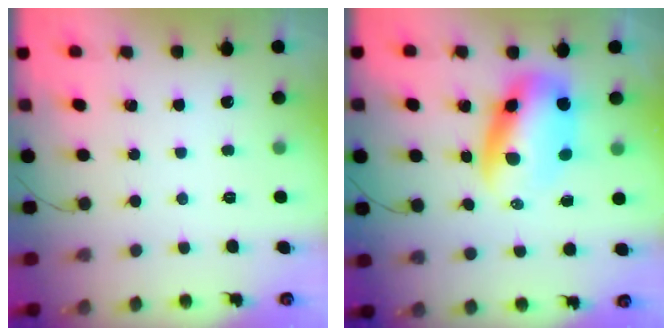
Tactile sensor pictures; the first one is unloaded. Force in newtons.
{"total": 9.9, "press": 9.5, "slide": 2.6}